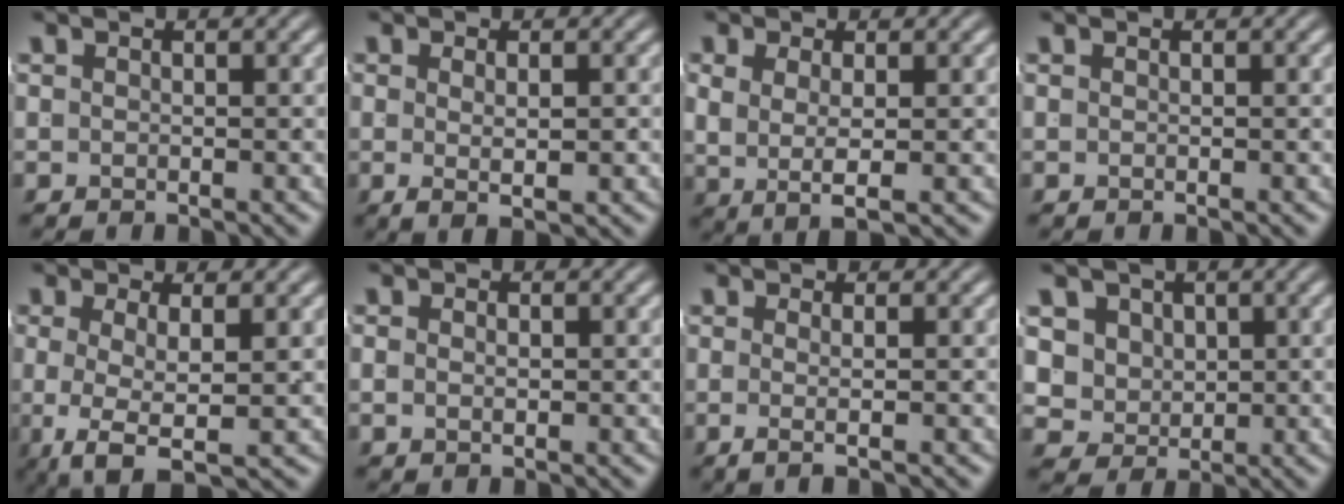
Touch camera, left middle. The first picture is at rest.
{"total": 2.1, "force": [-0.4, -0.2, 2.1], "torque": [-0.029, -0.010, 0.003]}
{"total": 4.4, "force": [0.3, 2.1, 3.9], "torque": [-0.074, -0.010, 0.013]}
{"total": 0.0}
{"total": 5.2, "force": [-2.2, 1.7, 4.3], "torque": [-0.087, -0.035, -0.018]}
{"total": 1.0, "force": [-0.2, 0.3, 1.0], "torque": [-0.018, -0.008, 0.004]}
{"total": 1.9, "force": [-0.7, -0.7, 1.6], "torque": [-0.032, -0.009, -0.008]}
{"total": 7.8, "force": [0.5, 7.0, 3.3], "torque": [-0.103, -0.040, 0.021]}